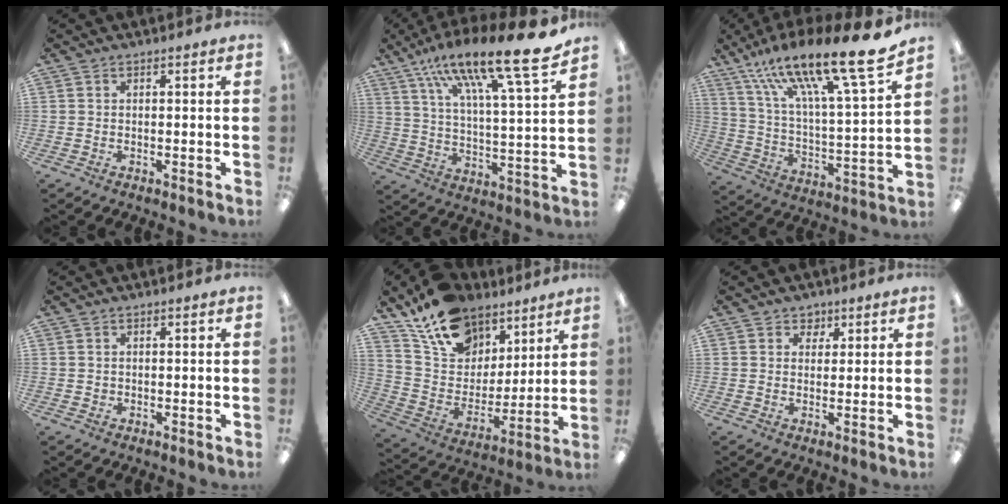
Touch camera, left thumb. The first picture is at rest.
{"total": 19.1, "force": [14.2, 3.5, 12.3], "torque": [-0.204, -0.091, 0.229]}
{"total": 21.6, "force": [16.0, 3.9, 13.9], "torque": [-0.230, -0.108, 0.259]}
{"total": 0.7, "force": [0.2, 0.7, 0.0], "torque": [0.001, 0.004, 0.004]}
{"total": 17.2, "force": [12.1, 10.6, 5.8], "torque": [-0.115, -0.078, 0.231]}
{"total": 3.4, "force": [1.9, 2.7, 0.3], "torque": [0.009, -0.007, 0.031]}